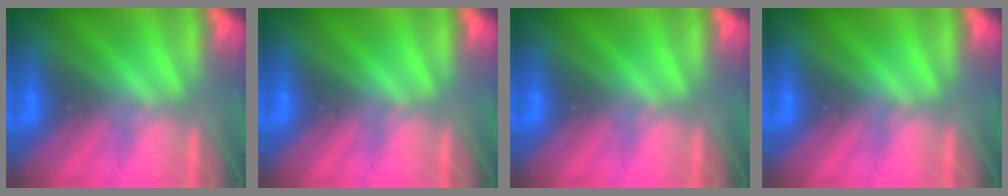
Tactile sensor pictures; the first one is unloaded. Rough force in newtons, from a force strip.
{"total": 0.0}
{"total": 0.0}
{"total": 0.0}